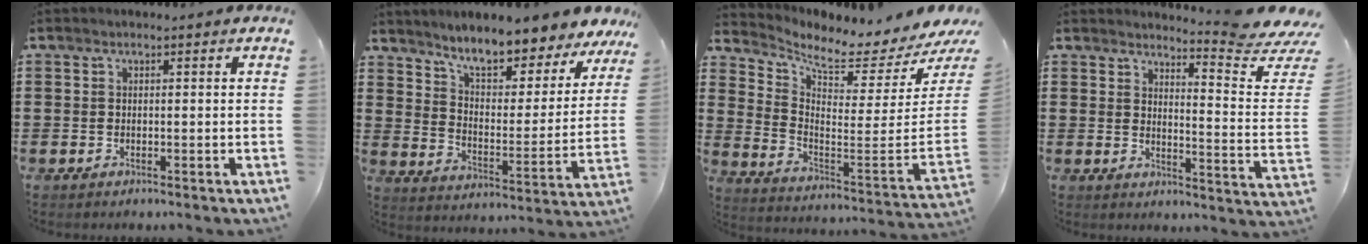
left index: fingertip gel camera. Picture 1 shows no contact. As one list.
[{"total": 8.2, "force": [7.5, 0.7, 3.2], "torque": [-0.080, -0.058, 0.125]}, {"total": 4.8, "force": [4.0, 0.6, 2.6], "torque": [-0.062, -0.061, 0.059]}, {"total": 5.7, "force": [4.9, -0.8, 2.8], "torque": [-0.046, -0.056, 0.074]}]